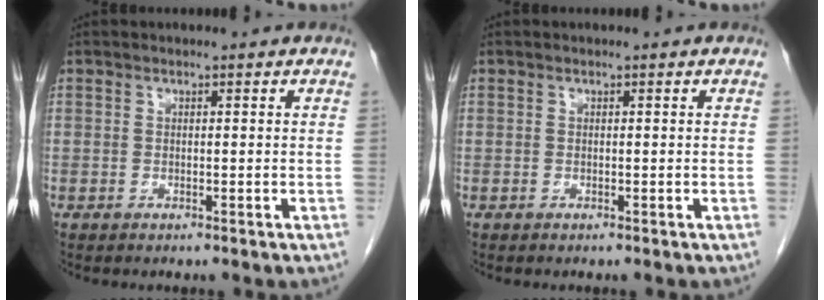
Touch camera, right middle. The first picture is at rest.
{"total": 0.0}